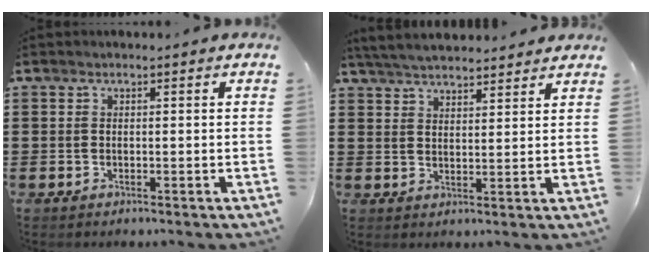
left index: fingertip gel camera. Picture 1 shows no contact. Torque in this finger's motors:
{"motor_torque": [1.08, -1.06, 0.52, 0.16]}